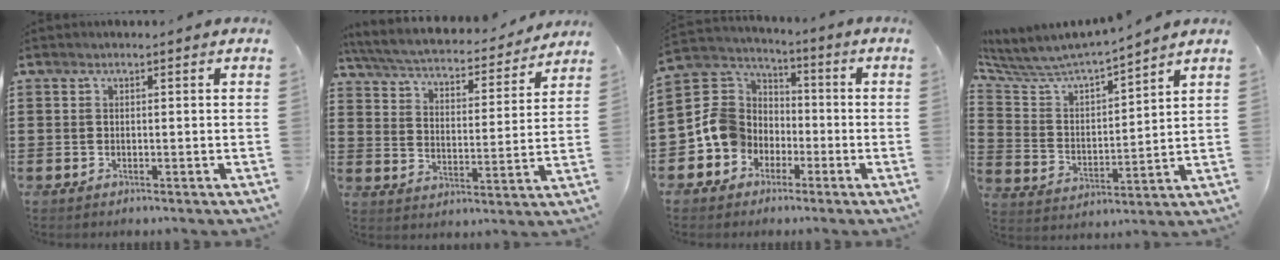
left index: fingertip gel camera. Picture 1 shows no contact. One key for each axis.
{"total": 4.5, "fx": 4.2, "fy": 0.1, "fz": 1.5, "tx": -0.052, "ty": -0.032, "tz": 0.064}
{"total": 9.8, "fx": -2.7, "fy": 8.8, "fz": 3.1, "tx": -0.115, "ty": 0.009, "tz": -0.053}
{"total": 5.7, "fx": 5.5, "fy": 1.0, "fz": 1.4, "tx": -0.060, "ty": -0.042, "tz": 0.089}